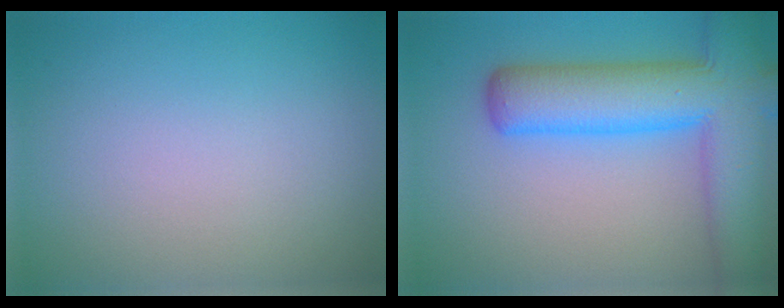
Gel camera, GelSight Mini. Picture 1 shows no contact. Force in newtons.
{"total": 10.2, "press": 10.2, "slide": 0.6}